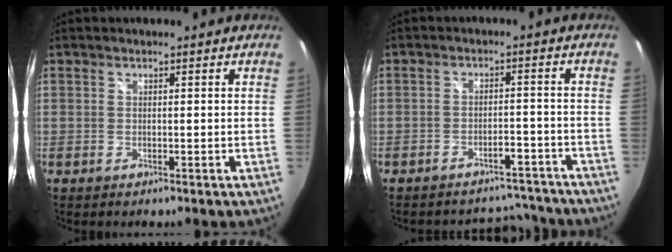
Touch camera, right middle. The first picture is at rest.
{"total": 9.8, "force": [-8.9, 3.5, 1.9], "torque": [-0.034, 0.025, -0.103]}